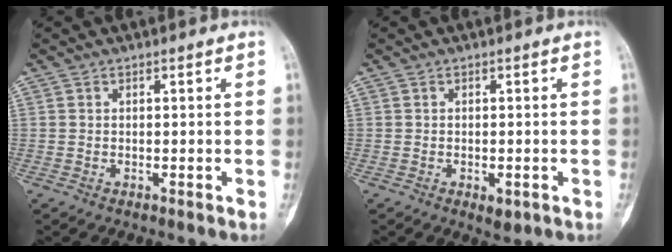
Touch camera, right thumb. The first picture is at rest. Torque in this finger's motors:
{"motor_torque": [0.77, 0.18, 0.48, -0.17, 0.07]}